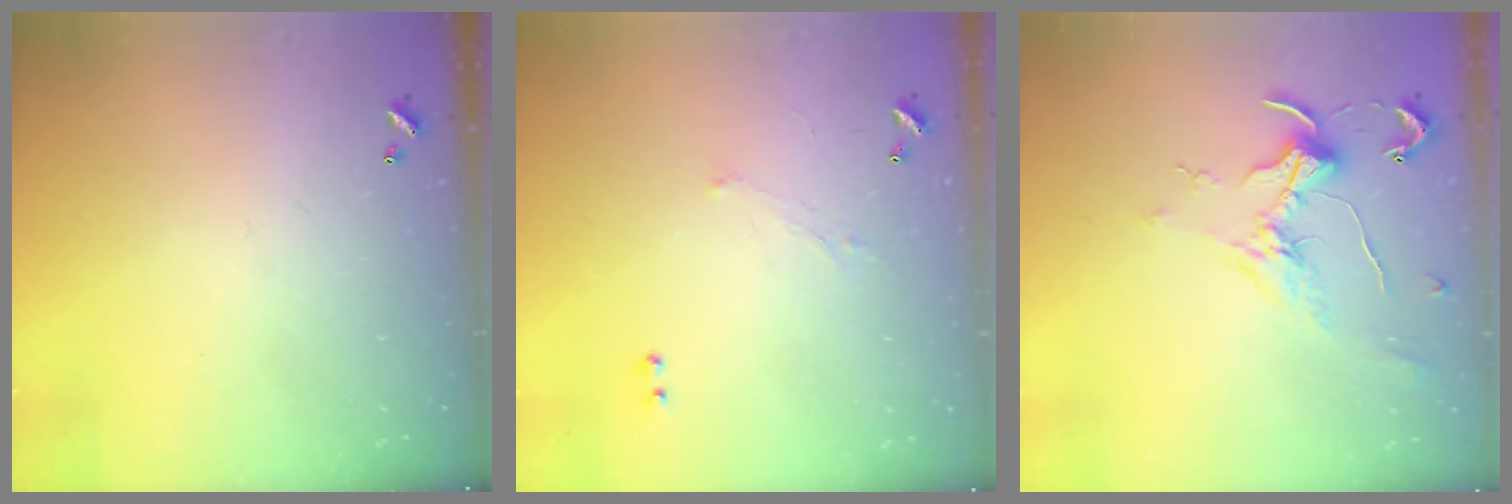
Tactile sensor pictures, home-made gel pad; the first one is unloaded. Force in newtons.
{"total": 1.2, "press": 0.8, "slide": 0.9}
{"total": 0.7, "press": 0.3, "slide": 0.7}